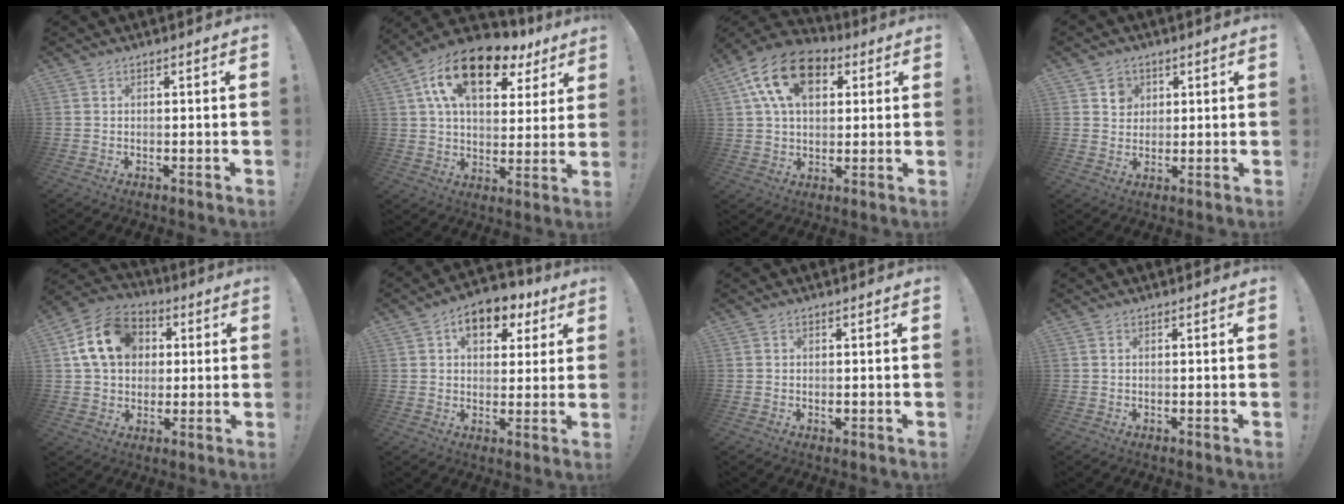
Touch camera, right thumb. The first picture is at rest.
{"total": 18.0, "force": [9.4, 9.3, 12.3], "torque": [-0.201, -0.044, 0.161]}
{"total": 17.1, "force": [7.1, 11.0, 11.1], "torque": [-0.190, -0.016, 0.130]}
{"total": 4.7, "force": [2.1, 4.1, 0.9], "torque": [0.006, -0.015, 0.035]}
{"total": 16.3, "force": [4.6, 12.7, 9.1], "torque": [-0.144, 0.001, 0.094]}
{"total": 10.1, "force": [4.9, 6.5, 5.9], "torque": [-0.077, -0.022, 0.088]}
{"total": 0.5, "force": [-0.1, 0.4, 0.2], "torque": [0.005, -0.002, -0.004]}
{"total": 0.0}